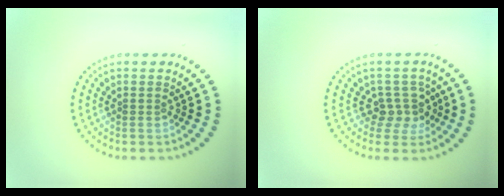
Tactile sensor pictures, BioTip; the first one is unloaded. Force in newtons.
{"total": 2.6, "press": 2.0, "slide": 1.6}